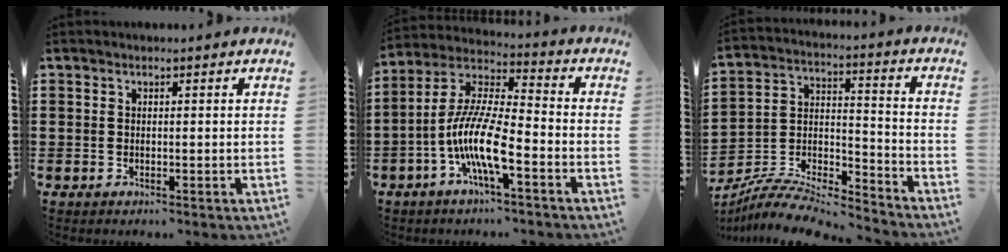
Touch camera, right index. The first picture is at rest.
{"total": 11.1, "force": [-5.1, 2.4, 9.6], "torque": [-0.214, -0.015, -0.101]}
{"total": 8.3, "force": [-7.9, 1.5, 2.1], "torque": [-0.044, 0.004, -0.157]}